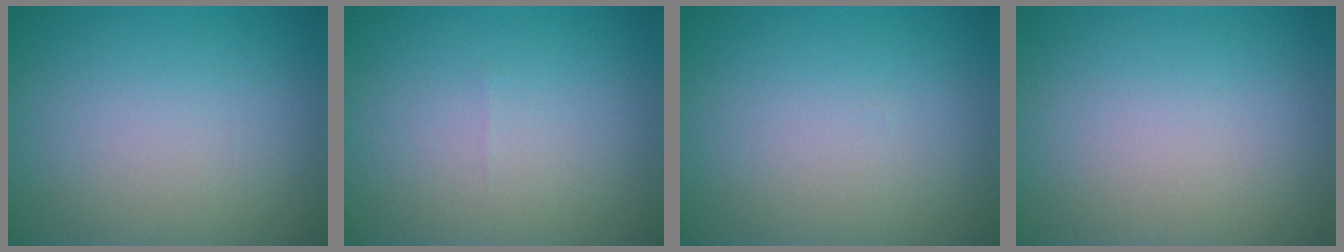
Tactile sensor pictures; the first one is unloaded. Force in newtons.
{"total": 0.0}
{"total": 0.0}
{"total": 0.0}